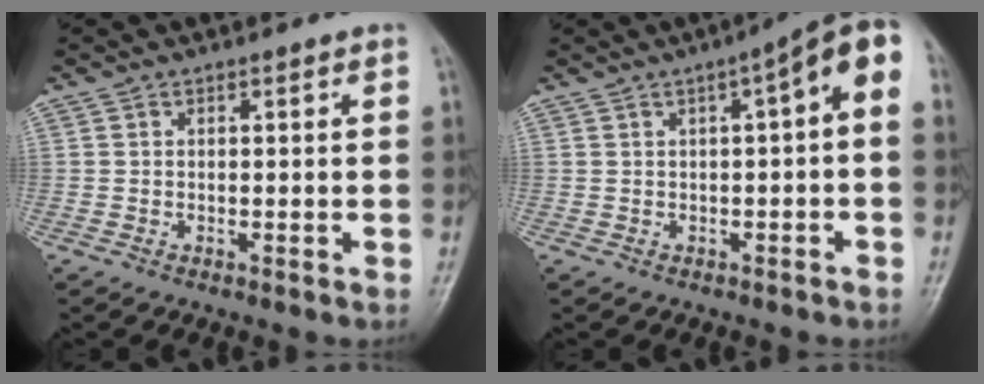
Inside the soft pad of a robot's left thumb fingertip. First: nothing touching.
{"total": 7.4, "force": [0.9, 2.1, 7.0], "torque": [-0.089, 0.034, 0.002]}